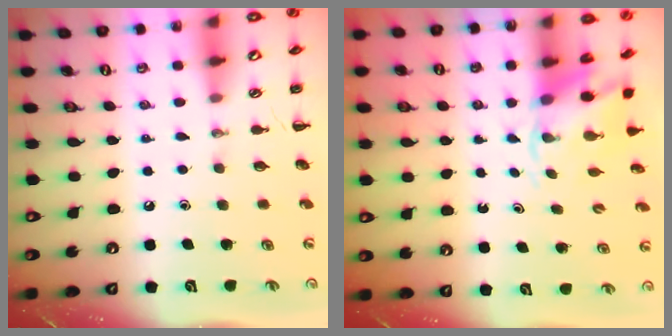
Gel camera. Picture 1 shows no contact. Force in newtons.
{"total": 5.1, "press": 5.1, "slide": 0.5}